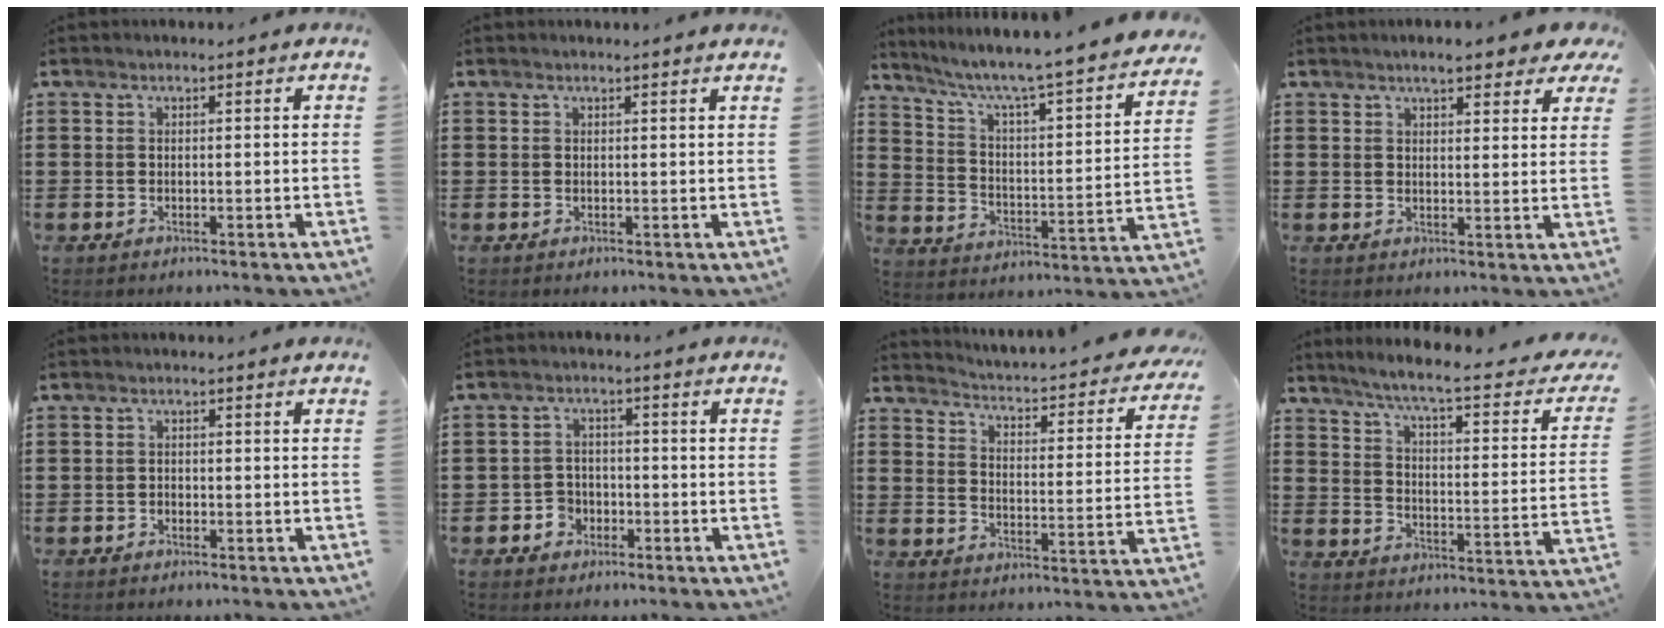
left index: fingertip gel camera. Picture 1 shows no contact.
{"total": 0.8, "force": [0.7, -0.2, 0.4], "torque": [-0.007, -0.003, 0.013]}
{"total": 4.8, "force": [3.7, -0.2, 3.0], "torque": [-0.077, -0.046, 0.050]}
{"total": 4.9, "force": [4.0, 0.9, 2.7], "torque": [-0.048, -0.008, 0.067]}
{"total": 0.8, "force": [-0.8, 0.3, 0.1], "torque": [-0.006, 0.002, -0.017]}
{"total": 3.1, "force": [-1.9, 2.4, 0.7], "torque": [-0.021, 0.005, -0.040]}
{"total": 2.7, "force": [2.6, -0.3, 0.9], "torque": [-0.036, -0.032, 0.031]}
{"total": 5.9, "force": [4.5, -0.6, 3.8], "torque": [-0.094, -0.038, 0.066]}